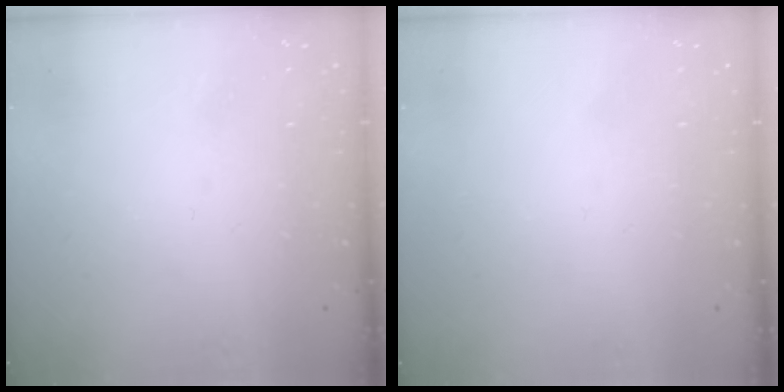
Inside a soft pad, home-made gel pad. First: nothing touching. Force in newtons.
{"total": 1.8, "press": 1.8, "slide": 0.1}